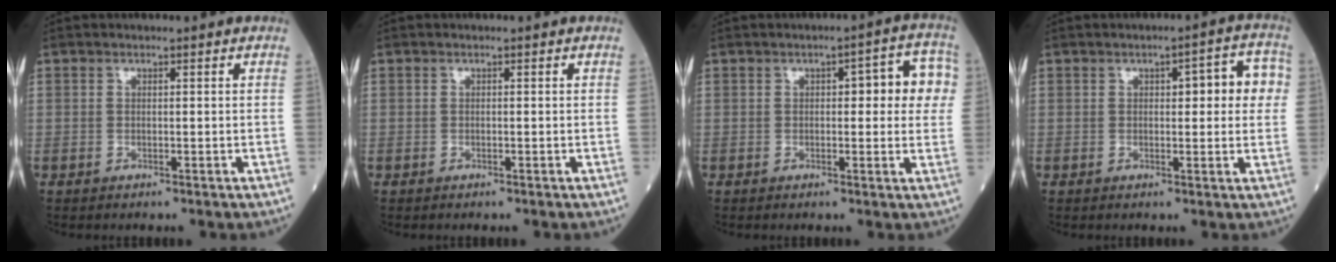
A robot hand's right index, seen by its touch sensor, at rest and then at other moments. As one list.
[{"total": 0.0}, {"total": 7.5, "force": [1.5, 2.5, 6.9], "torque": [-0.068, 0.026, 0.012]}, {"total": 6.6, "force": [1.4, 2.0, 6.1], "torque": [-0.068, 0.023, 0.014]}]